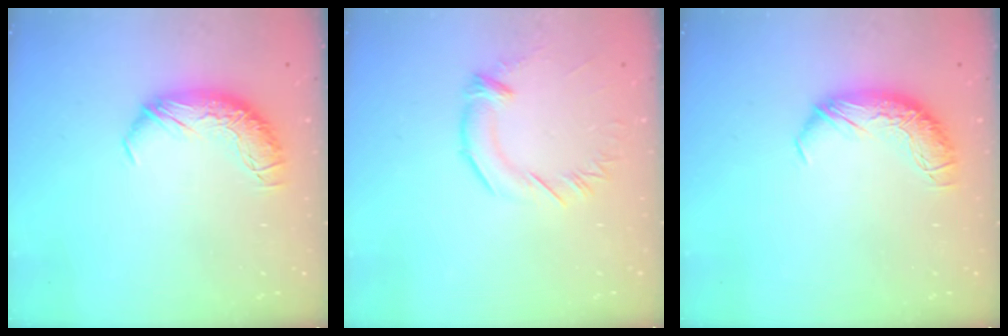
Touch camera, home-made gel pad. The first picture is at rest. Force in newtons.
{"total": 2.3, "press": 2.3, "slide": 0.6}
{"total": 0.0}